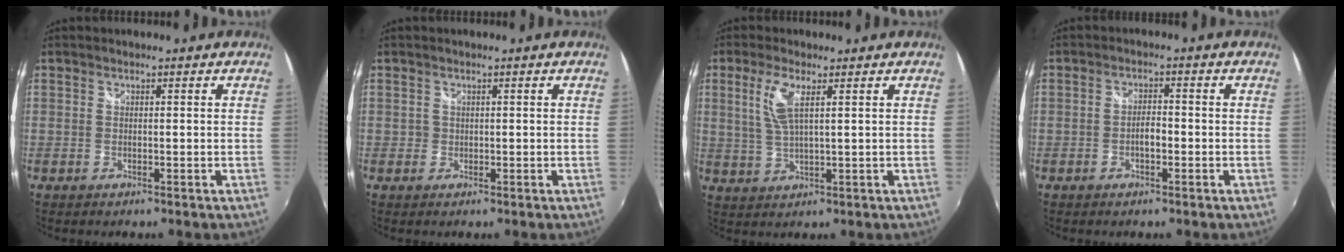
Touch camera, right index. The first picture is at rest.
{"total": 1.0, "force": [-0.1, 1.0, 0.1], "torque": [0.001, -0.001, -0.003]}
{"total": 5.5, "force": [2.3, 1.2, 4.9], "torque": [-0.106, 0.004, 0.049]}
{"total": 2.2, "force": [-0.7, 0.9, 1.9], "torque": [-0.035, 0.007, -0.014]}